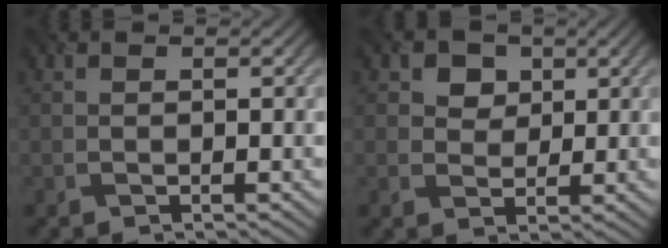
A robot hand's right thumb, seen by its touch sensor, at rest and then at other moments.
{"total": 3.8, "force": [1.7, 3.0, 1.7], "torque": [-0.035, -0.005, 0.024]}